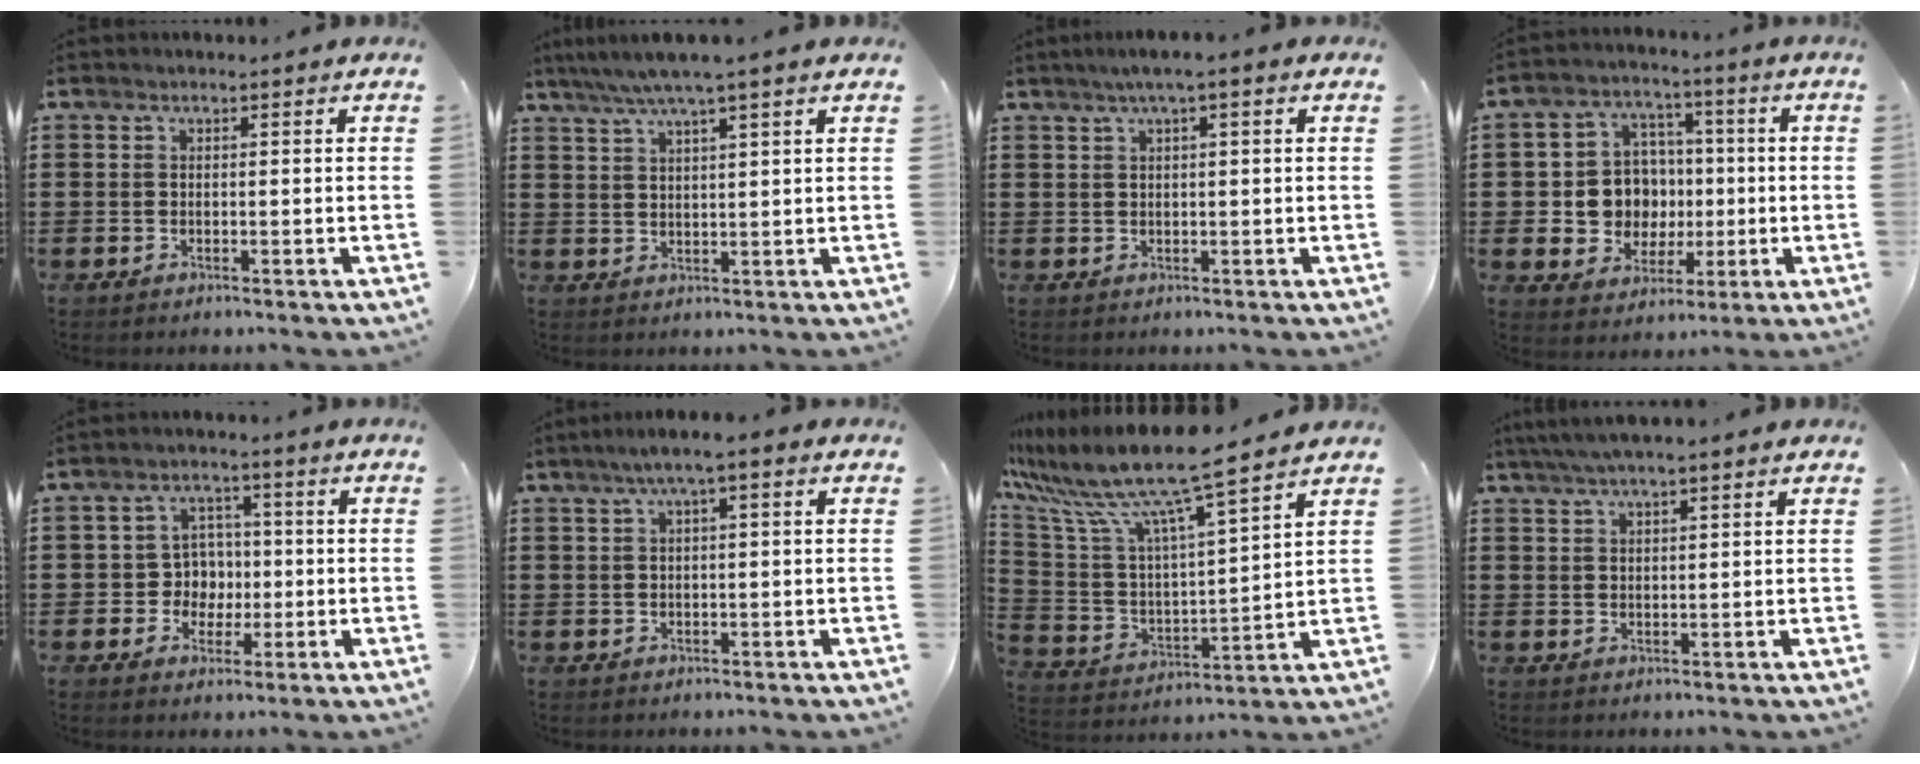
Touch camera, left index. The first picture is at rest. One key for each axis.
{"total": 4.1, "fx": 3.1, "fy": -0.4, "fz": 2.7, "tx": -0.059, "ty": -0.007, "tz": 0.052}
{"total": 2.3, "fx": 0.9, "fy": -0.1, "fz": 2.1, "tx": -0.040, "ty": 0.000, "tz": 0.016}
{"total": 9.0, "fx": 0.2, "fy": 8.5, "fz": 3.1, "tx": -0.089, "ty": 0.017, "tz": 0.014}
{"total": 5.0, "fx": -0.4, "fy": 4.7, "fz": 1.6, "tx": -0.041, "ty": 0.009, "tz": -0.011}
{"total": 2.6, "fx": 0.4, "fy": 0.1, "fz": 2.5, "tx": -0.046, "ty": 0.002, "tz": 0.005}
{"total": 10.9, "fx": 8.9, "fy": 0.0, "fz": 6.3, "tx": -0.161, "ty": -0.061, "tz": 0.145}
{"total": 3.2, "fx": 2.5, "fy": 0.1, "fz": 2.0, "tx": -0.043, "ty": 0.002, "tz": 0.046}